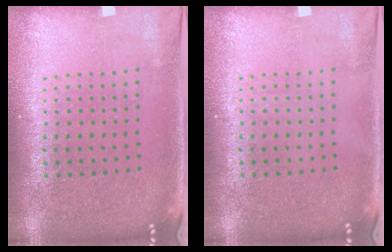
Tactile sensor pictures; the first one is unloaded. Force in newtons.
{"total": 0.0}